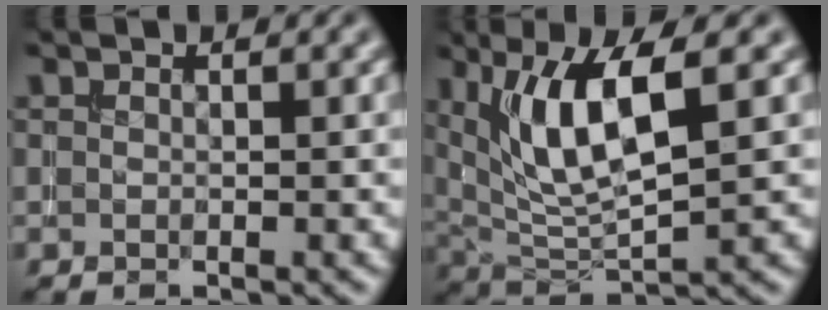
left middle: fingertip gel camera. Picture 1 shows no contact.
{"total": 7.9, "force": [2.8, 2.3, 7.0], "torque": [-0.134, -0.007, 0.055]}